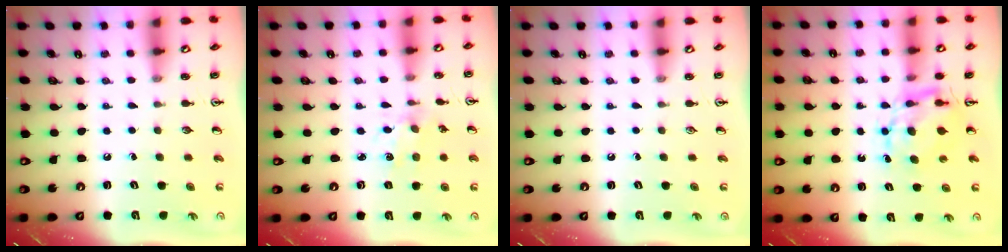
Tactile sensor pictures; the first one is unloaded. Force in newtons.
{"total": 2.0, "press": 2.0, "slide": 0.2}
{"total": 0.0}
{"total": 6.7, "press": 6.7, "slide": 0.6}